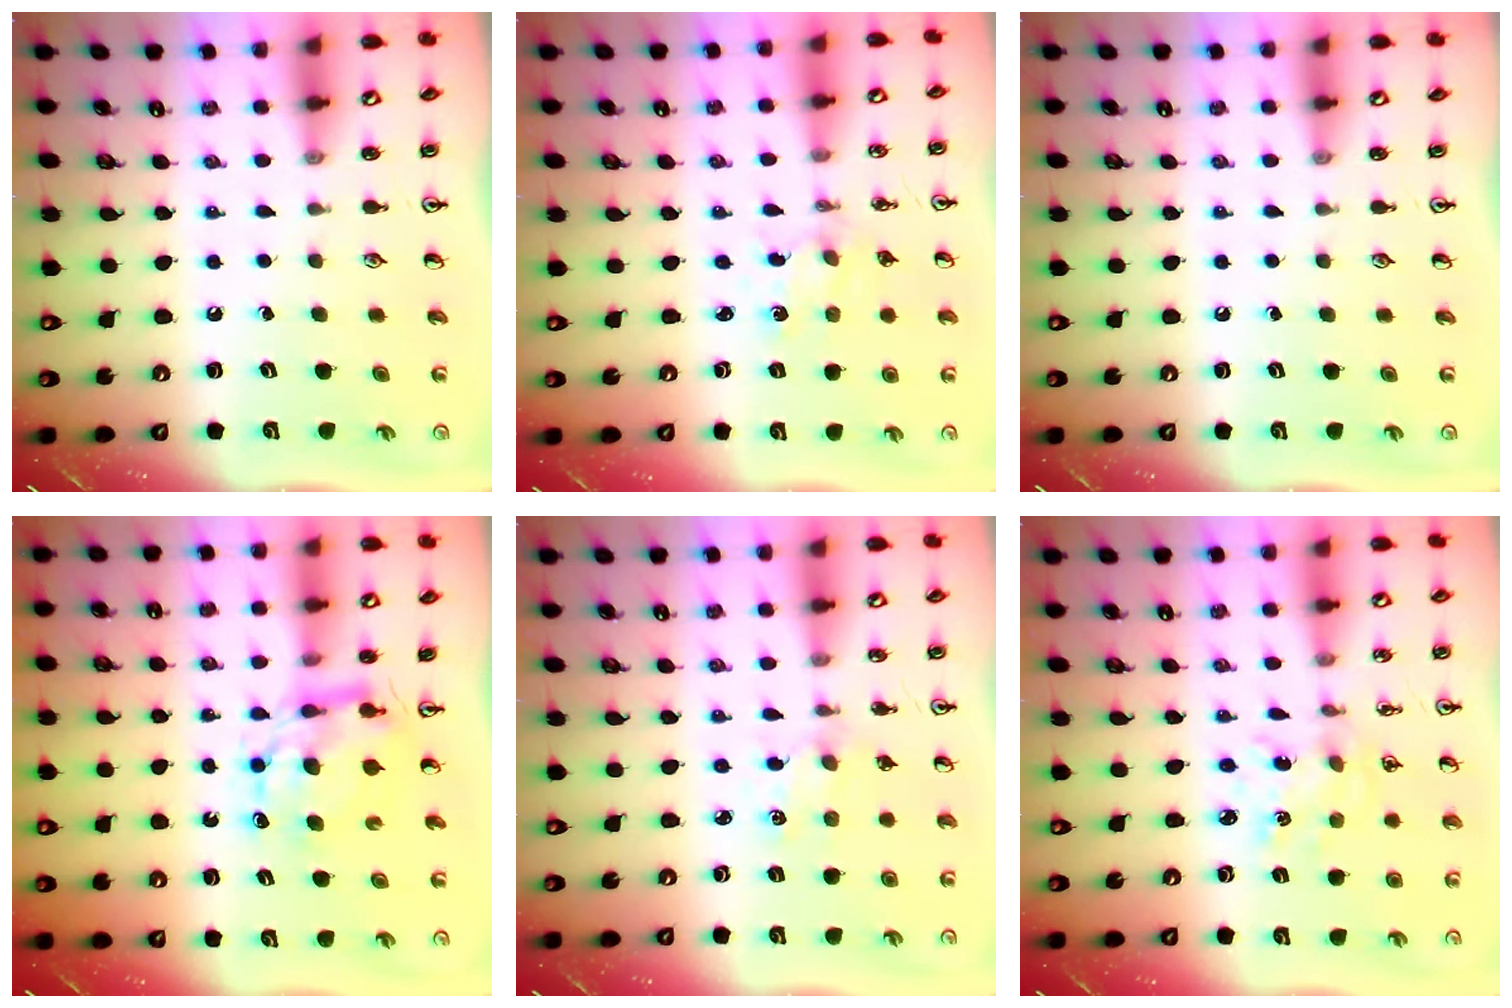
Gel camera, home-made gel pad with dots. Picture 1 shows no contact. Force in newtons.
{"total": 0.7, "press": 0.7, "slide": 0.1}
{"total": 0.0}
{"total": 7.3, "press": 7.3, "slide": 0.4}
{"total": 1.9, "press": 1.9, "slide": 0.3}
{"total": 2.3, "press": 2.3, "slide": 0.2}